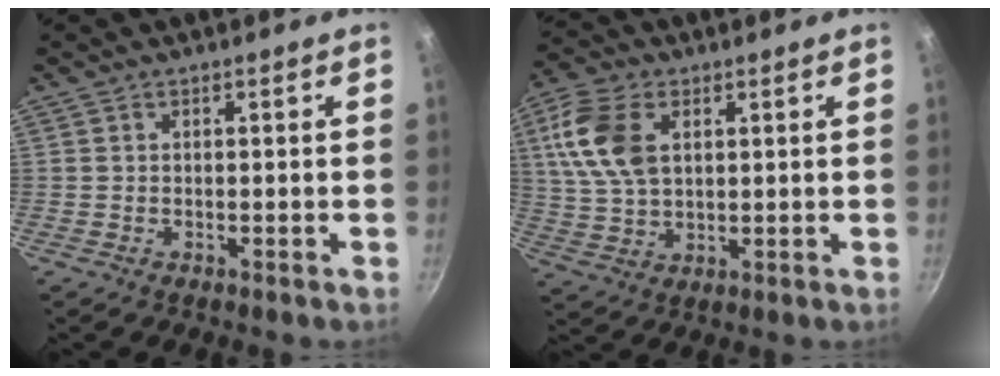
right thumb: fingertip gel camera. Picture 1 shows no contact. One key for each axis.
{"total": 12.1, "fx": 3.6, "fy": 7.5, "fz": 8.9, "tx": -0.168, "ty": -0.002, "tz": 0.069}